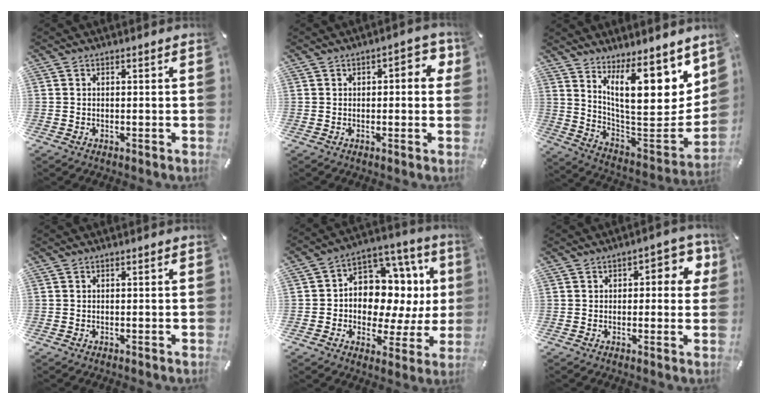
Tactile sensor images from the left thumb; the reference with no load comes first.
{"total": 5.4, "force": [0.9, 2.8, 4.5], "torque": [-0.047, 0.000, 0.007]}
{"total": 17.9, "force": [10.5, 7.2, 12.6], "torque": [-0.181, -0.093, 0.179]}
{"total": 0.0}
{"total": 13.7, "force": [2.2, 10.7, 8.3], "torque": [-0.116, -0.030, 0.045]}
{"total": 6.6, "force": [1.9, 3.6, 5.2], "torque": [-0.055, -0.007, 0.022]}